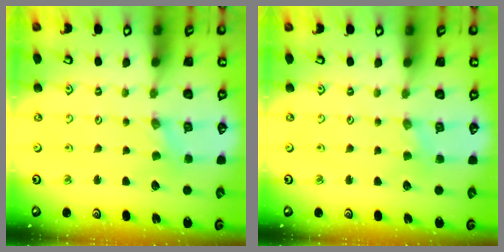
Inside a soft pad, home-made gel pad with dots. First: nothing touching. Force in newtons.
{"total": 1.5, "press": 1.5, "slide": 0.3}